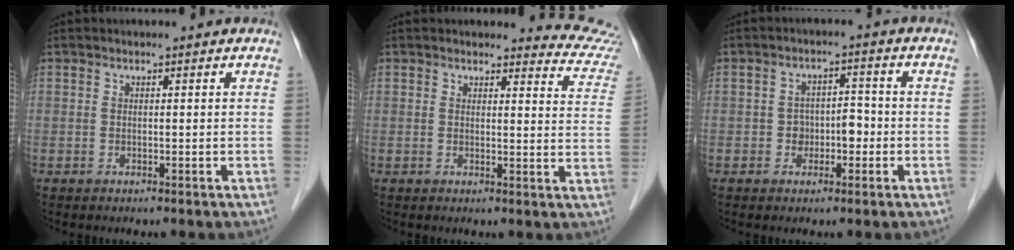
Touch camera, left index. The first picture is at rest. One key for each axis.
{"total": 8.5, "fx": 8.4, "fy": 1.2, "fz": -0.6, "tx": 0.035, "ty": -0.066, "tz": 0.055}
{"total": 3.9, "fx": -1.2, "fy": 2.6, "fz": 2.6, "tx": -0.039, "ty": 0.019, "tz": -0.018}